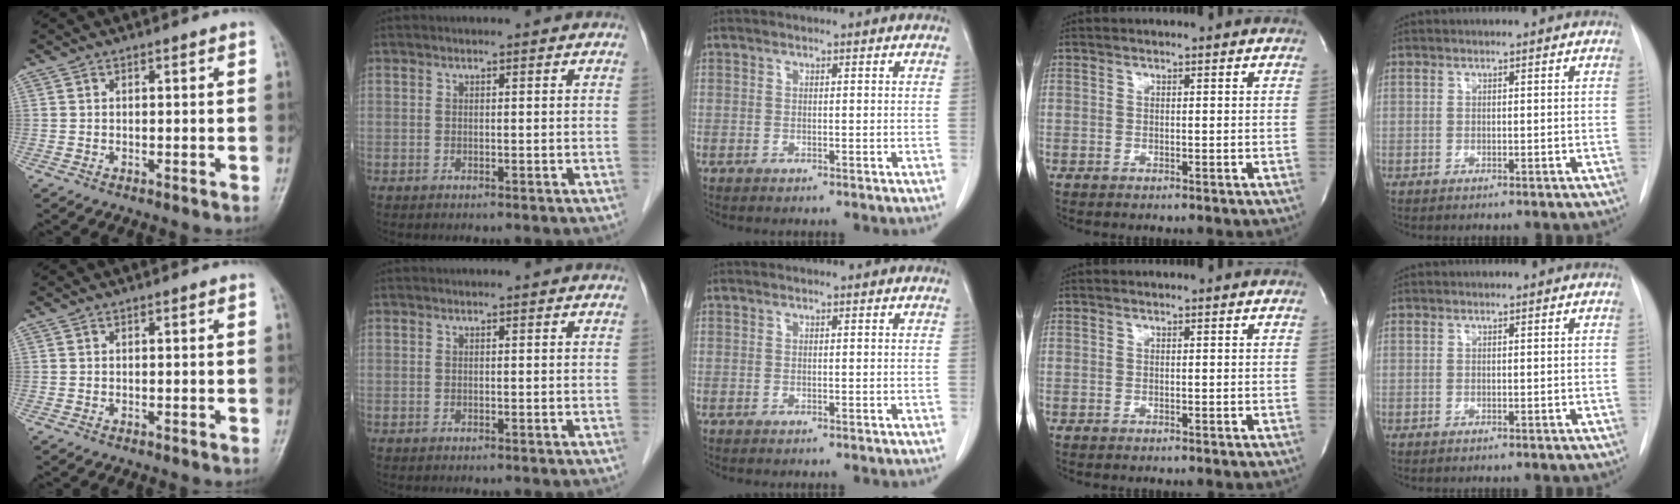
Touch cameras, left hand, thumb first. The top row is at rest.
{}